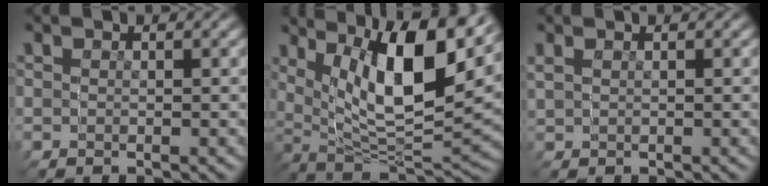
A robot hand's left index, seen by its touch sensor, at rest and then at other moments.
{"total": 12.0, "force": [6.1, 6.3, 8.3], "torque": [-0.150, 0.024, 0.083]}
{"total": 0.0}